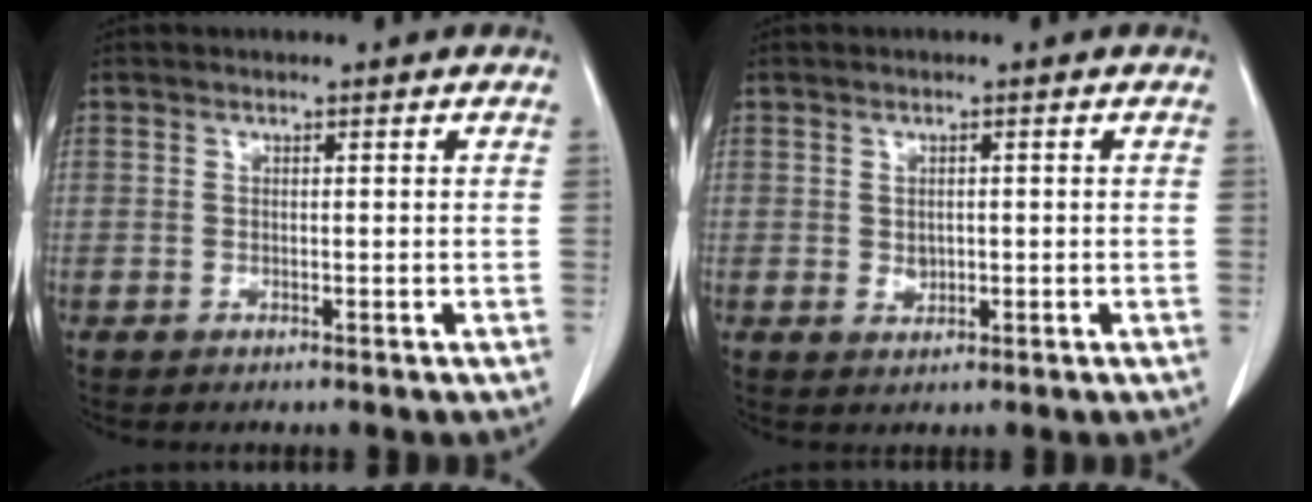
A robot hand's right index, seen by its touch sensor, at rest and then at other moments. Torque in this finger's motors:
{"motor_torque": [0.04, -0.01, 0.03, 0.01]}